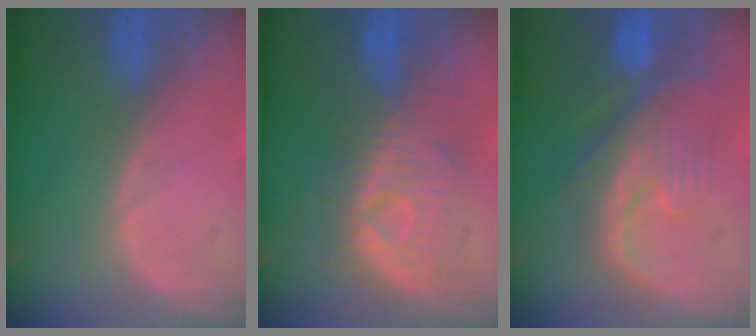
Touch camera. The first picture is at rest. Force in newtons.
{"total": 8.8, "press": 8.7, "slide": 1.6}
{"total": 10.3, "press": 9.1, "slide": 4.9}